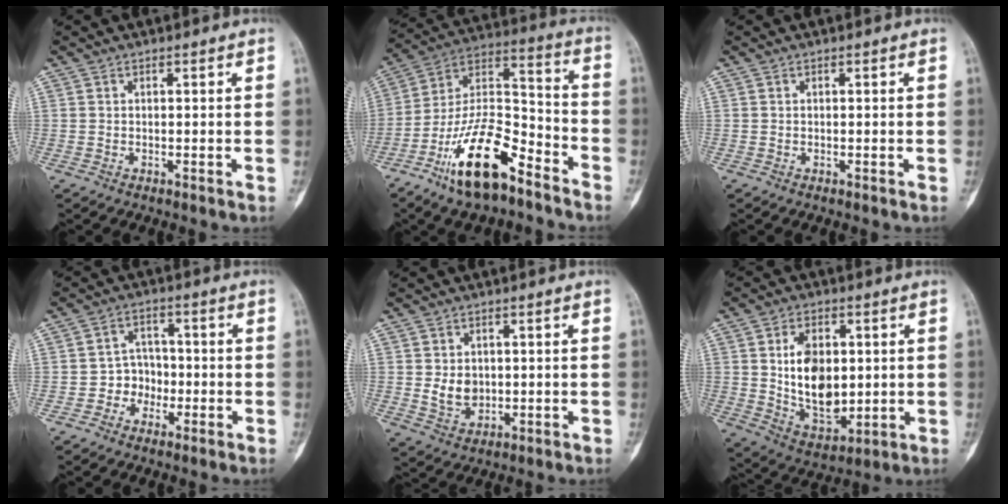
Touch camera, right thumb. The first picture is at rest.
{"total": 18.6, "force": [-11.6, 7.2, 12.7], "torque": [-0.219, 0.084, -0.213]}
{"total": 0.0}
{"total": 5.2, "force": [-1.6, 4.6, 1.7], "torque": [0.009, 0.019, -0.038]}
{"total": 5.0, "force": [0.3, 3.9, 3.1], "torque": [-0.036, -0.007, 0.016]}
{"total": 13.8, "force": [1.6, 8.8, 10.5], "torque": [-0.142, -0.016, 0.040]}